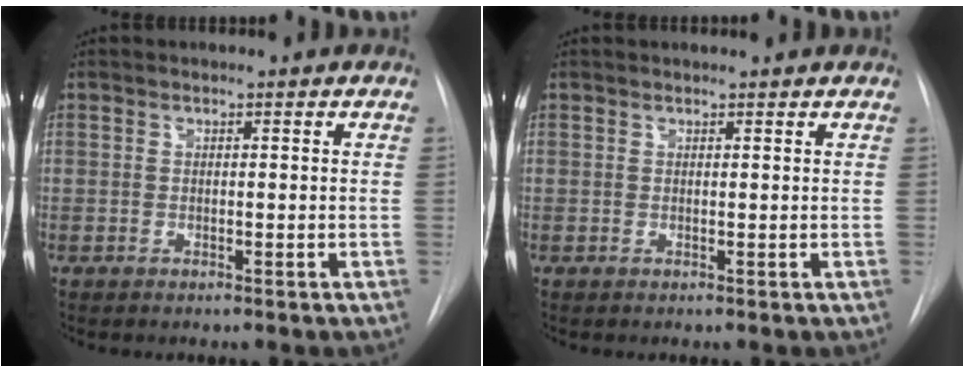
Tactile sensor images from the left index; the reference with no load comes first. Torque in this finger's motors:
{"motor_torque": [0.38, -0.68, -0.04, -0.01]}